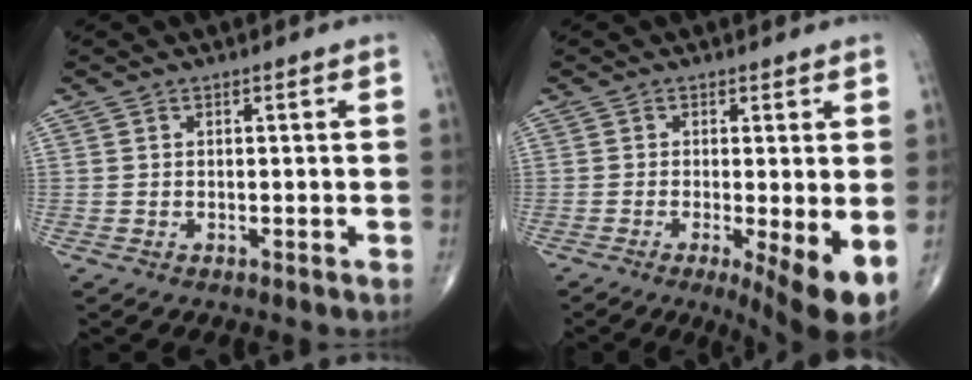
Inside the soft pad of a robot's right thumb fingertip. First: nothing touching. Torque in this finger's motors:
{"motor_torque": [0.10, 1.03, 0.22, 0.09, 0.03]}